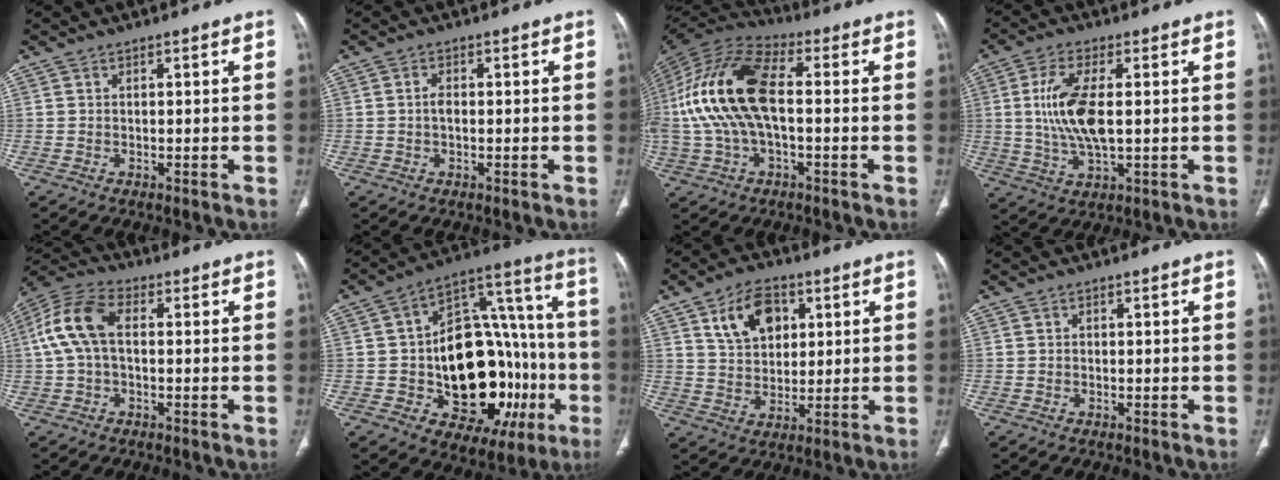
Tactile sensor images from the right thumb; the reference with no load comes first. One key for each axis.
{"total": 1.8, "fx": -0.1, "fy": 1.0, "fz": 1.5, "tx": -0.029, "ty": 0.002, "tz": -0.003}
{"total": 19.4, "fx": 0.2, "fy": 9.3, "fz": 17.0, "tx": -0.370, "ty": 0.033, "tz": 0.001}
{"total": 11.0, "fx": 0.9, "fy": 4.3, "fz": 10.1, "tx": -0.220, "ty": -0.005, "tz": 0.022}
{"total": 10.8, "fx": 1.1, "fy": 5.9, "fz": 8.9, "tx": -0.201, "ty": 0.030, "tz": 0.014}
{"total": 31.5, "fx": -7.3, "fy": 18.2, "fz": 24.6, "tx": -0.288, "ty": 0.049, "tz": -0.084}
{"total": 10.2, "fx": 4.2, "fy": 6.7, "fz": 6.4, "tx": -0.082, "ty": -0.012, "tz": 0.078}
{"total": 0.0}